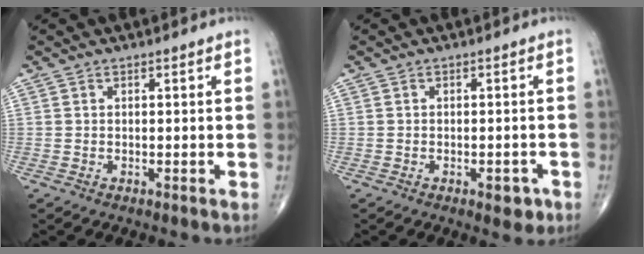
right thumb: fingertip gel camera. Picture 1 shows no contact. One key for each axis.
{"total": 3.0, "fx": -1.5, "fy": 1.5, "fz": 2.1, "tx": -0.012, "ty": 0.003, "tz": -0.017}